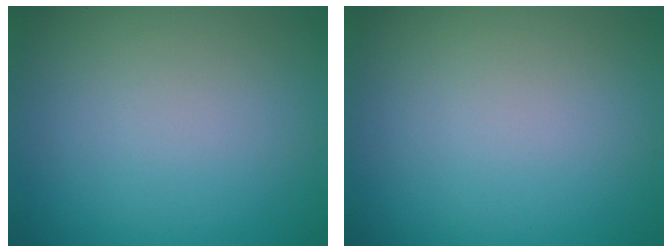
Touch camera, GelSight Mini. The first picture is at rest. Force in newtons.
{"total": 0.0}